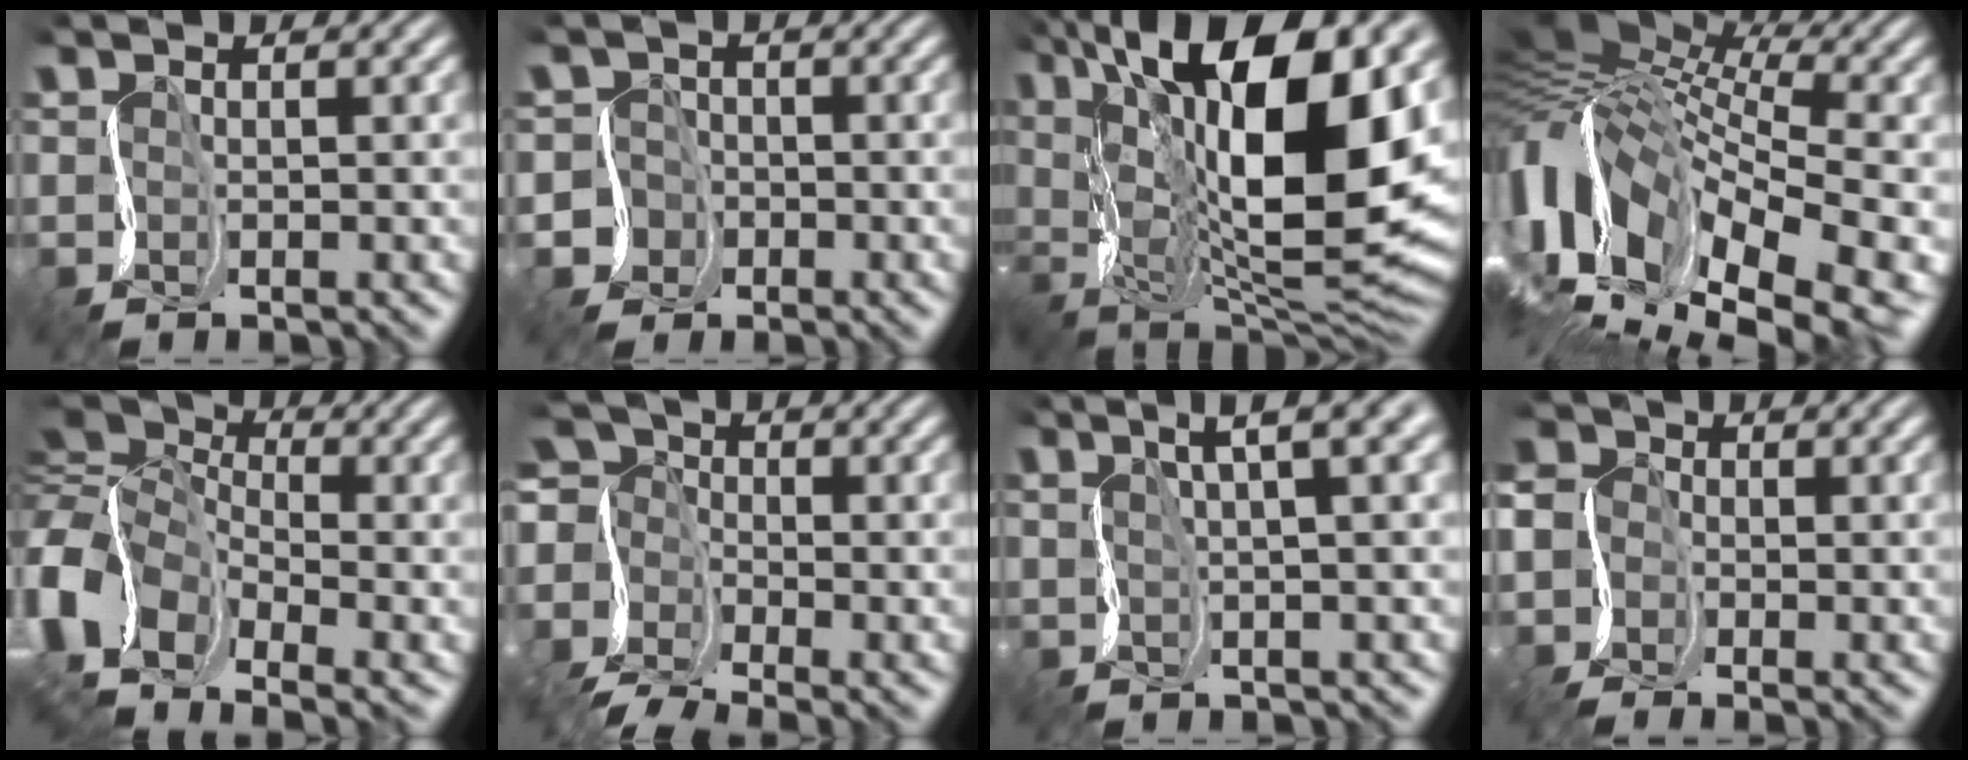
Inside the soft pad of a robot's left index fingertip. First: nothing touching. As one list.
[{"total": 2.6, "force": [-0.8, 2.4, -0.5], "torque": [0.029, 0.006, -0.022]}, {"total": 18.3, "force": [5.5, 7.2, 15.9], "torque": [-0.250, 0.018, 0.104]}, {"total": 14.4, "force": [-1.9, 8.5, 11.5], "torque": [-0.211, 0.007, -0.003]}, {"total": 14.9, "force": [-2.3, 11.0, 9.8], "torque": [-0.227, -0.006, -0.031]}, {"total": 7.3, "force": [-4.4, 4.0, 4.2], "torque": [-0.088, -0.005, -0.092]}, {"total": 6.1, "force": [3.1, 1.4, 5.1], "torque": [-0.050, 0.019, 0.050]}, {"total": 4.0, "force": [-2.0, 3.0, 1.9], "torque": [-0.045, -0.002, -0.036]}]